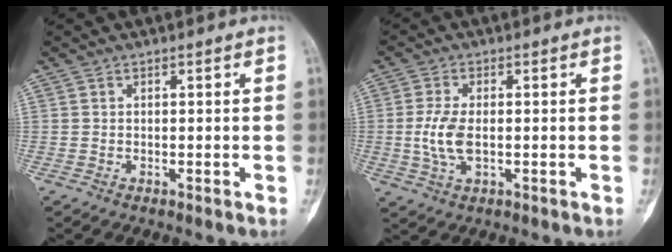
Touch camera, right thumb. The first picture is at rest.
{"total": 6.2, "force": [-0.5, 3.1, 5.3], "torque": [-0.123, -0.002, -0.010]}